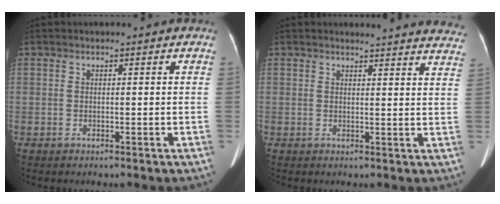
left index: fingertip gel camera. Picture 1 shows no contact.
{"total": 16.8, "force": [16.3, 1.6, 3.8], "torque": [-0.026, -0.065, 0.161]}